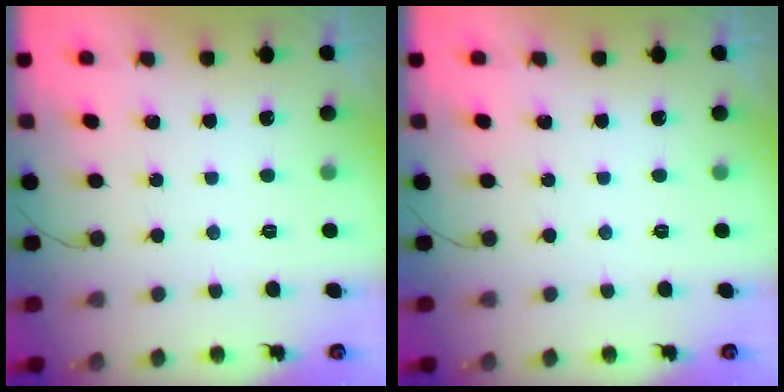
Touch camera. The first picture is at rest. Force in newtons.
{"total": 0.0}